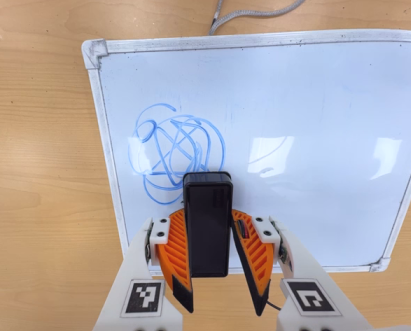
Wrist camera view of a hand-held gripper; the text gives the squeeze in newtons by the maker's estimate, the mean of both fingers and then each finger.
{"total": 5.4, "left": 5.0, "right": 5.9}